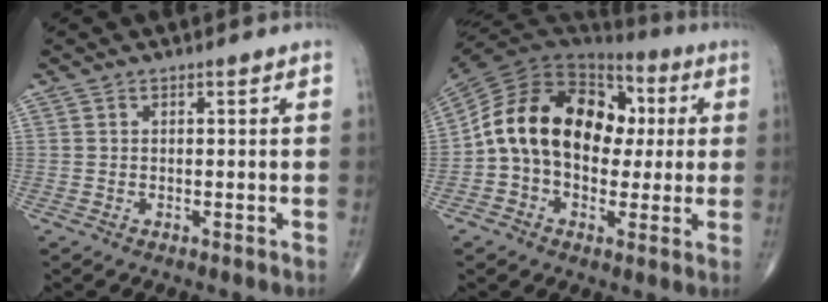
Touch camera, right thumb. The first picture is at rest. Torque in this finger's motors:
{"motor_torque": [2.29, 2.29, 1.03, -0.94, 0.28]}